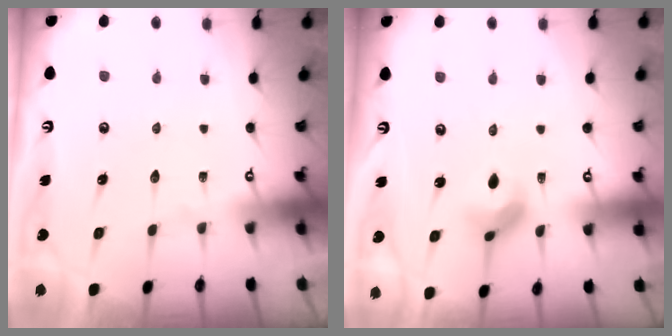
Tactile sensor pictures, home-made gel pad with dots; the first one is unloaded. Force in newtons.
{"total": 6.0, "press": 6.0, "slide": 0.4}